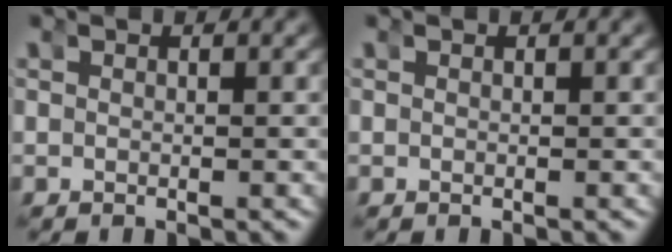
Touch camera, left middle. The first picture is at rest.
{"total": 0.0}